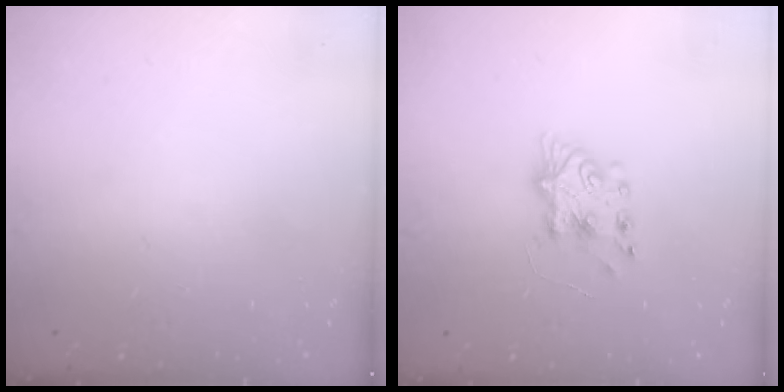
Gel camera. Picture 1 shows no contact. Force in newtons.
{"total": 7.9, "press": 7.8, "slide": 1.0}